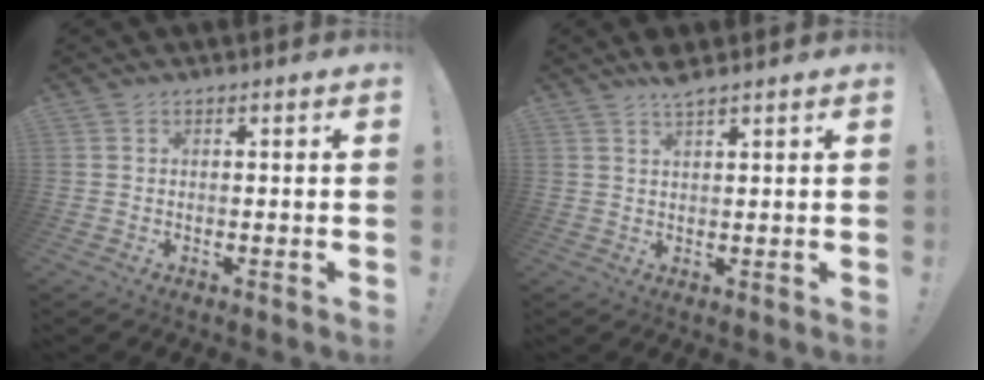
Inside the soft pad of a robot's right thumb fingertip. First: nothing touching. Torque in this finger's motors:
{"motor_torque": [0.36, 0.23, 0.28, -0.32, 0.19]}